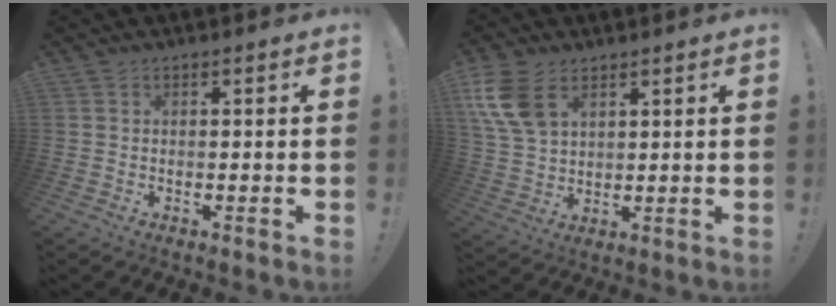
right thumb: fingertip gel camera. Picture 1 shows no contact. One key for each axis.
{"total": 11.4, "fx": 5.5, "fy": 7.1, "fz": 7.0, "tx": -0.143, "ty": -0.012, "tz": 0.112}